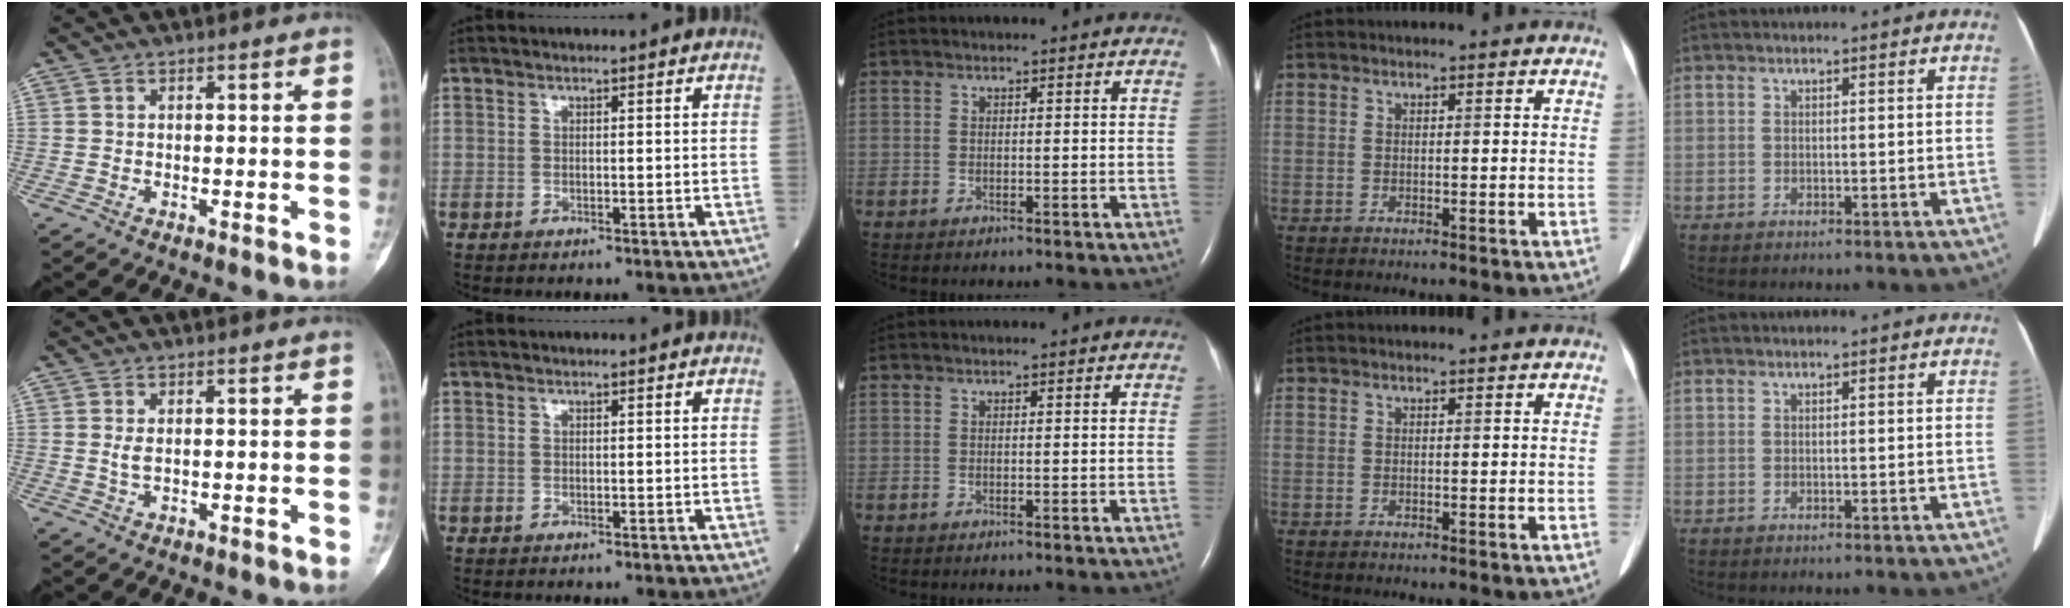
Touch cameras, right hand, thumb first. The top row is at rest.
{"thumb": {"total": 1.4, "force": [0.1, 0.7, 1.2], "torque": [-0.027, -0.001, 0.006]}}